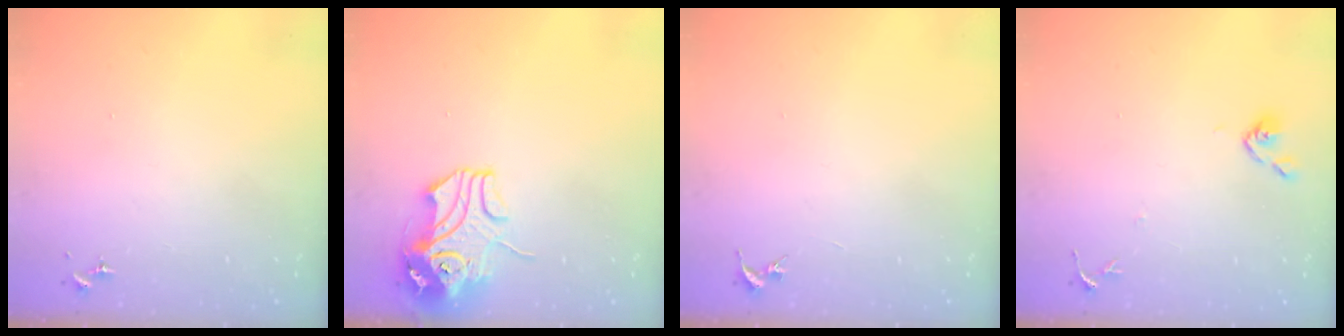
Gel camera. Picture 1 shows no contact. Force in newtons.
{"total": 11.9, "press": 11.8, "slide": 1.8}
{"total": 0.0}
{"total": 6.1, "press": 6.0, "slide": 0.6}